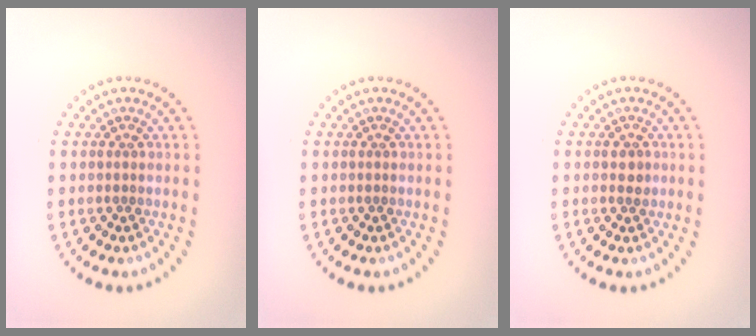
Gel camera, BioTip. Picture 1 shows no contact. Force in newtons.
{"total": 0.0}
{"total": 1.0, "press": 1.0, "slide": 0.2}